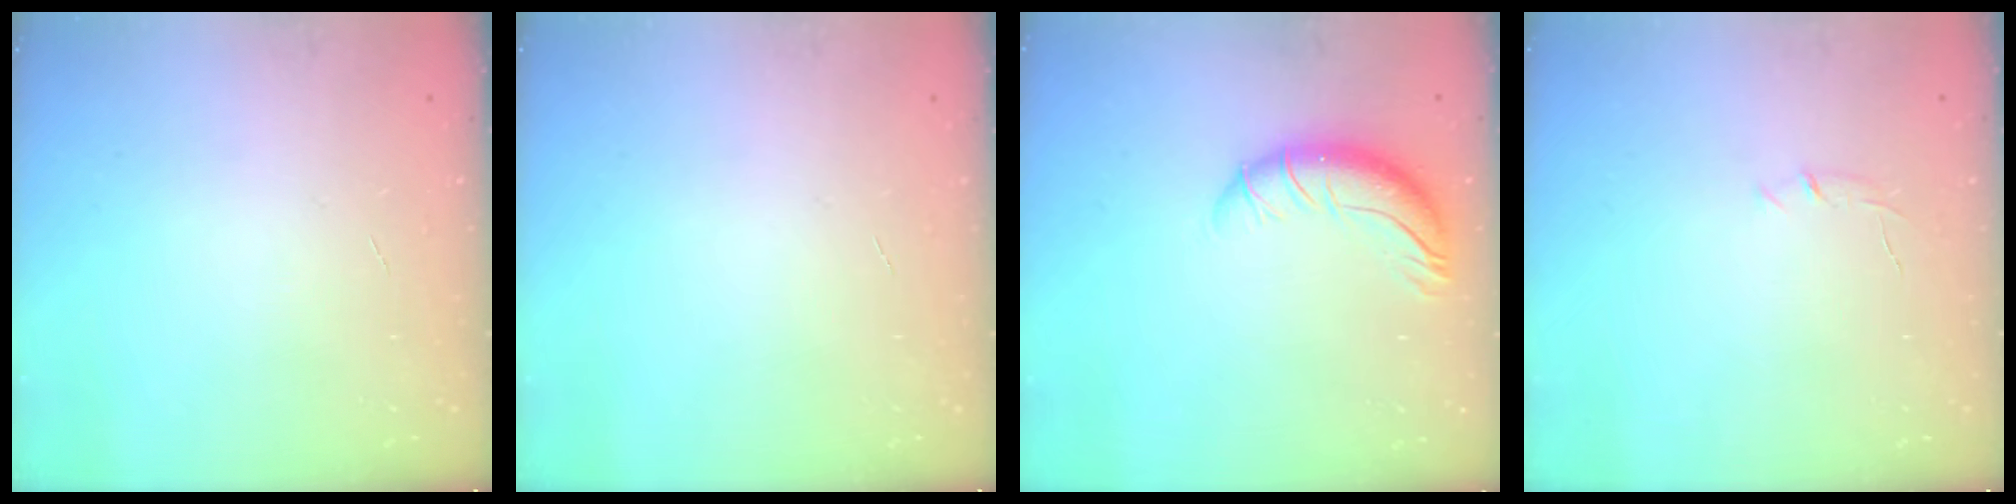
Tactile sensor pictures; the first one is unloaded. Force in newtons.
{"total": 0.0}
{"total": 9.4, "press": 9.2, "slide": 2.2}
{"total": 4.2, "press": 4.0, "slide": 1.3}